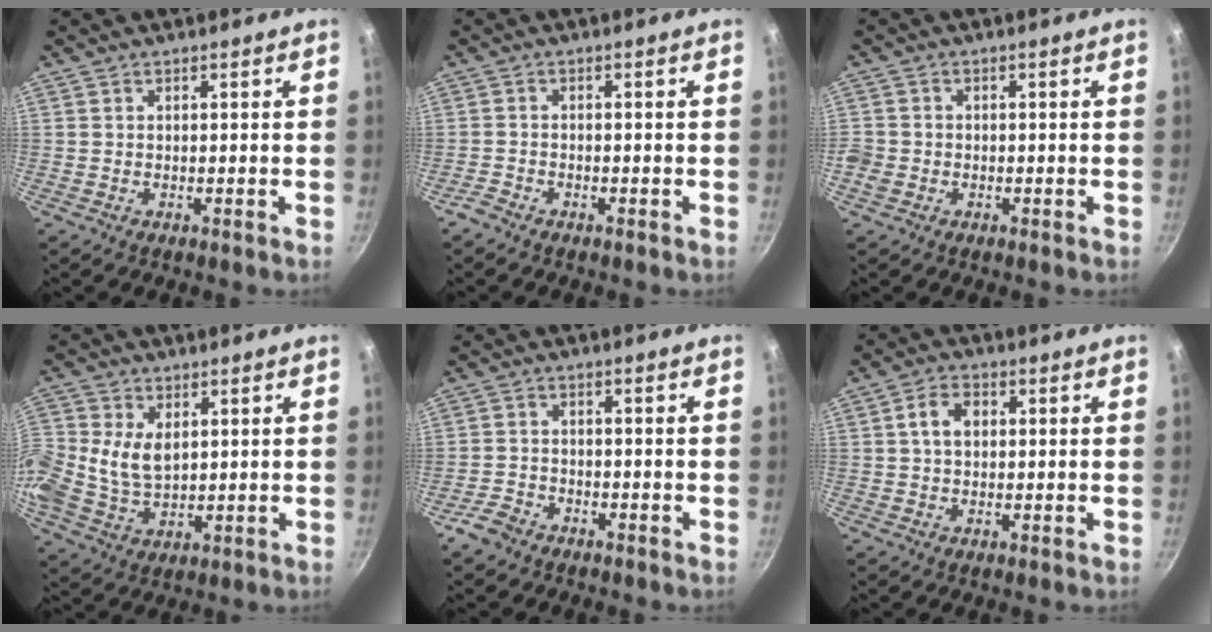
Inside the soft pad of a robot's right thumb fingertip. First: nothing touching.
{"total": 1.8, "force": [-1.6, 0.7, 0.6], "torque": [-0.025, 0.014, -0.034]}
{"total": 3.5, "force": [-1.1, 3.0, 1.5], "torque": [-0.031, 0.007, -0.024]}
{"total": 10.6, "force": [1.7, 7.6, 7.1], "torque": [-0.147, -0.001, 0.032]}
{"total": 4.1, "force": [-3.0, 2.4, 1.4], "torque": [-0.030, 0.028, -0.057]}
{"total": 5.2, "force": [0.9, 3.7, 3.6], "torque": [-0.051, 0.011, 0.008]}